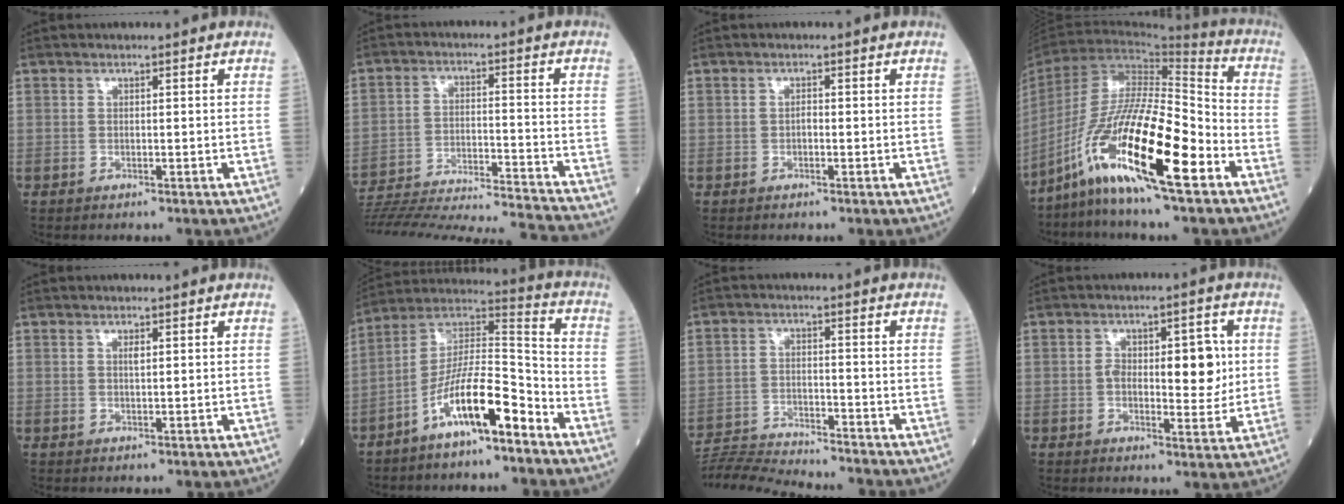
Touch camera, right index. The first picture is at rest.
{"total": 26.9, "force": [-25.4, -1.1, 9.0], "torque": [-0.140, -0.047, -0.370]}
{"total": 0.6, "force": [-0.3, 0.3, 0.5], "torque": [-0.007, 0.003, -0.008]}
{"total": 19.1, "force": [-10.1, 1.8, 16.2], "torque": [-0.324, -0.033, -0.191]}
{"total": 0.9, "force": [0.3, 0.2, 0.9], "torque": [-0.017, 0.000, 0.004]}
{"total": 13.1, "force": [-7.6, 2.4, 10.4], "torque": [-0.194, 0.020, -0.138]}
{"total": 13.2, "force": [-12.8, -0.2, 3.5], "torque": [-0.058, 0.001, -0.209]}
{"total": 8.9, "force": [0.7, 3.9, 8.0], "torque": [-0.110, 0.009, 0.012]}